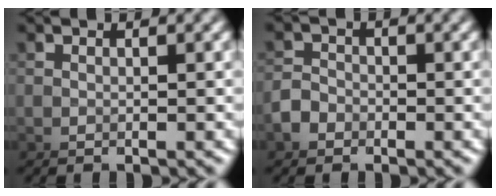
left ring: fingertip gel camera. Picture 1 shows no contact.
{"total": 3.9, "force": [-2.4, 0.3, -3.0], "torque": [0.036, -0.010, -0.048]}